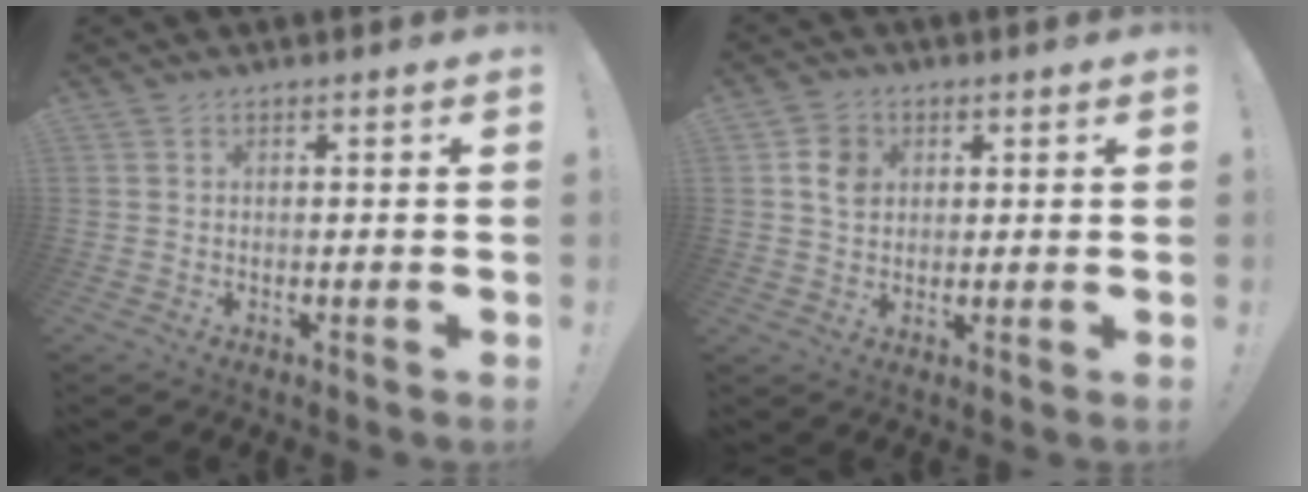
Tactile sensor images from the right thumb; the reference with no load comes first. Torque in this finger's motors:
{"motor_torque": [0.01, -0.01, 0.10, 0.18, 0.00]}